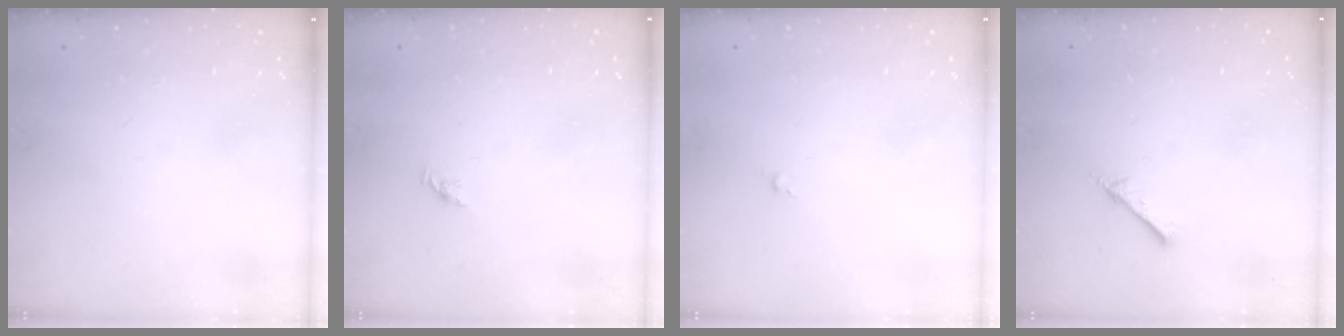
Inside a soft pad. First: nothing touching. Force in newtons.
{"total": 0.5, "press": 0.3, "slide": 0.4}
{"total": 0.0}
{"total": 2.6, "press": 2.6, "slide": 0.3}